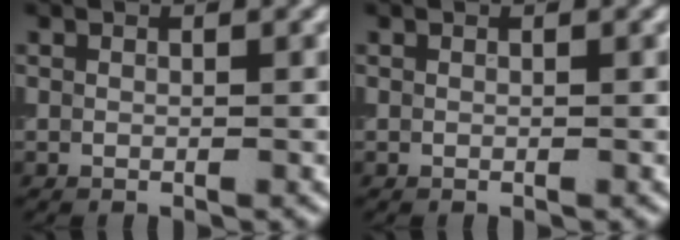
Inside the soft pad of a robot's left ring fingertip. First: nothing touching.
{"total": 0.0}